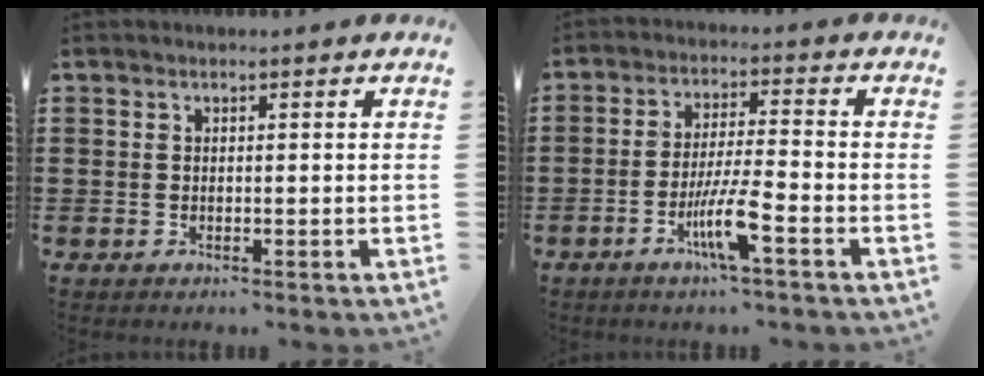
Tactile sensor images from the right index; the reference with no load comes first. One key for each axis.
{"total": 7.1, "fx": -3.5, "fy": 0.3, "fz": 6.2, "tx": -0.127, "ty": -0.014, "tz": -0.067}